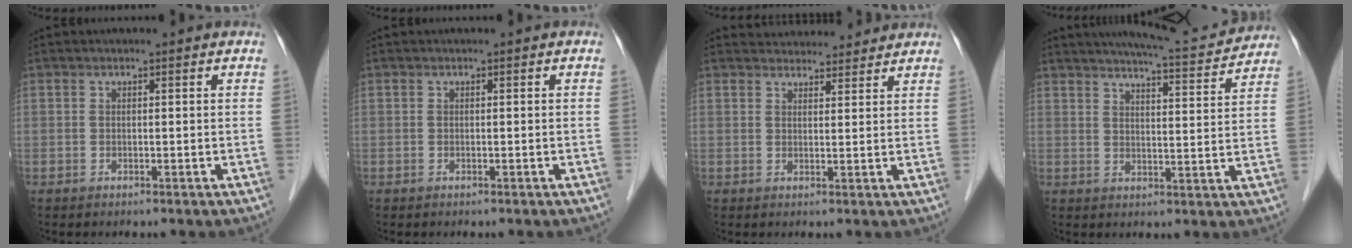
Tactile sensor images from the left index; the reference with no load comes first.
{"total": 0.0}
{"total": 7.5, "force": [7.2, 1.9, 1.0], "torque": [-0.004, 0.020, 0.087]}
{"total": 12.6, "force": [11.8, 1.0, 4.2], "torque": [-0.063, -0.003, 0.148]}